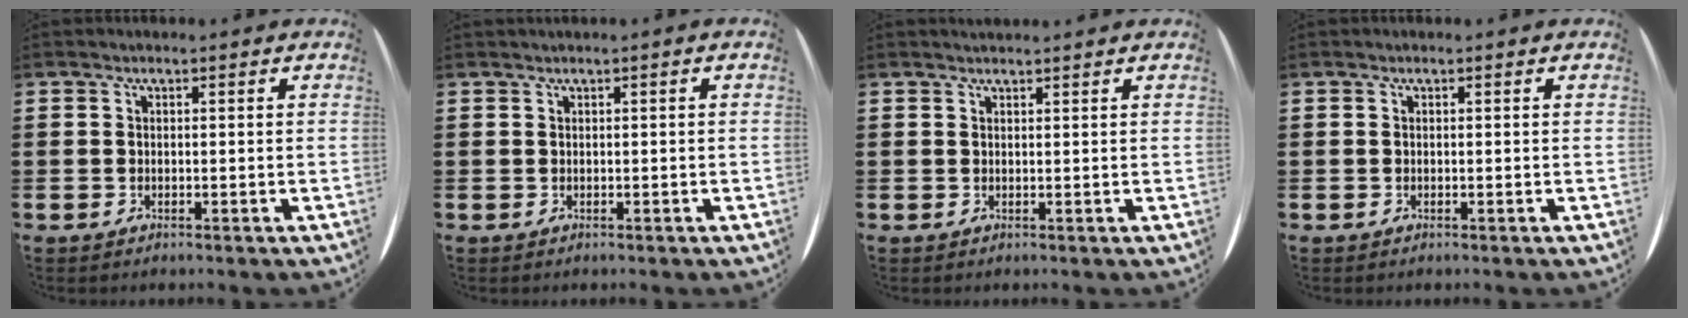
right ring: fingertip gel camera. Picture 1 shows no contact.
{"total": 0.0}
{"total": 0.7, "force": [0.7, -0.1, 0.0], "torque": [0.001, 0.001, 0.014]}
{"total": 0.0}